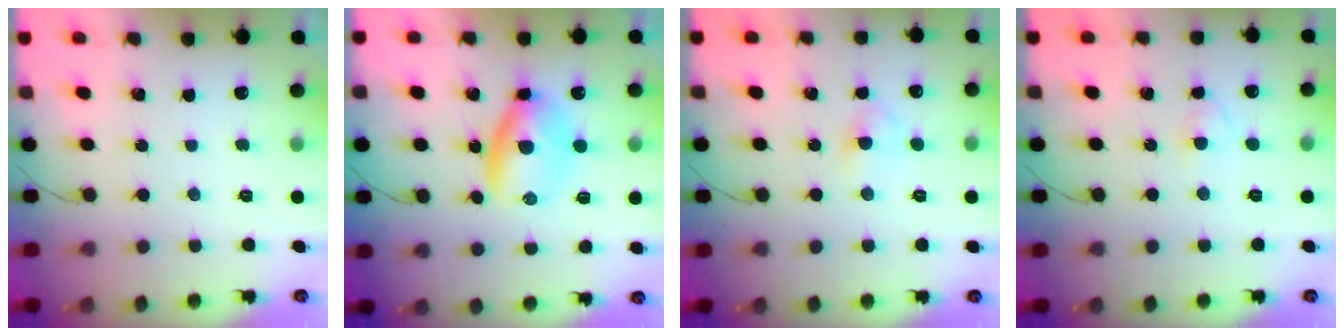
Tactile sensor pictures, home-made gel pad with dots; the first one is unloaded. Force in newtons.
{"total": 6.1, "press": 6.0, "slide": 1.2}
{"total": 3.4, "press": 3.1, "slide": 1.3}
{"total": 2.6, "press": 2.4, "slide": 1.1}